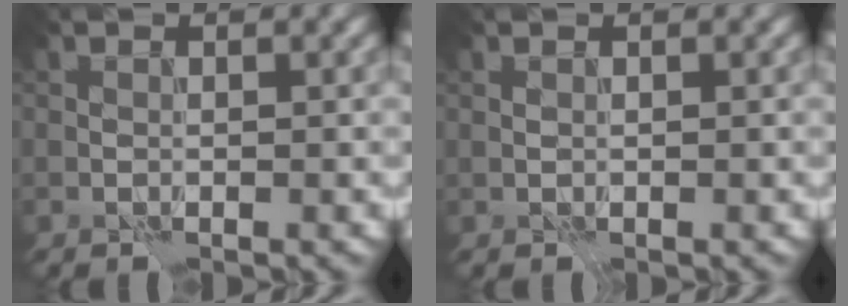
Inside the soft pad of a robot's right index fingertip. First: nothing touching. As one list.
[{"total": 0.0}]